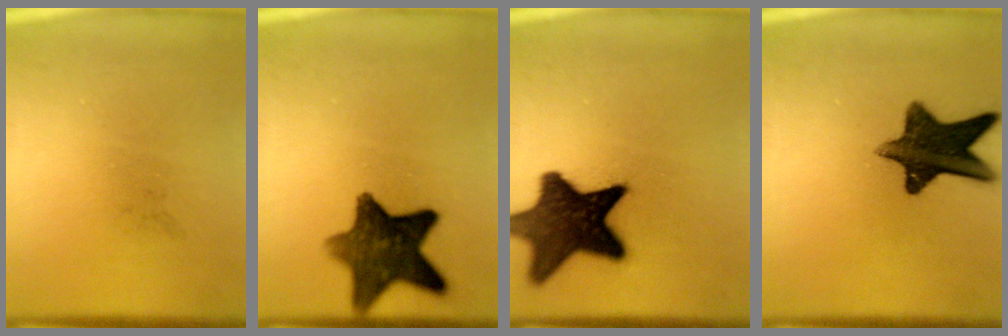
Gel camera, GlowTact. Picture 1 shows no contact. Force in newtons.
{"total": 11.4}
{"total": 15.6}
{"total": 13.2}